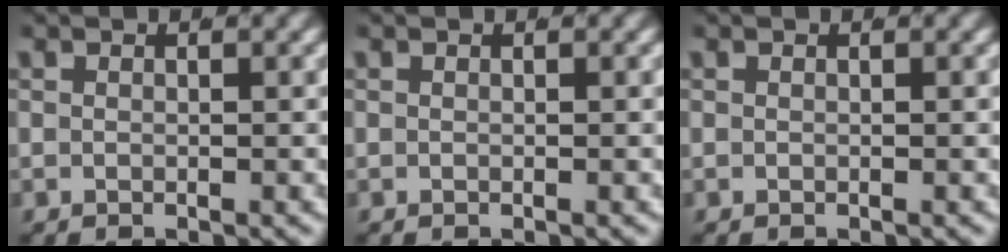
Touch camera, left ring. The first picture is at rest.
{"total": 0.0}
{"total": 0.0}